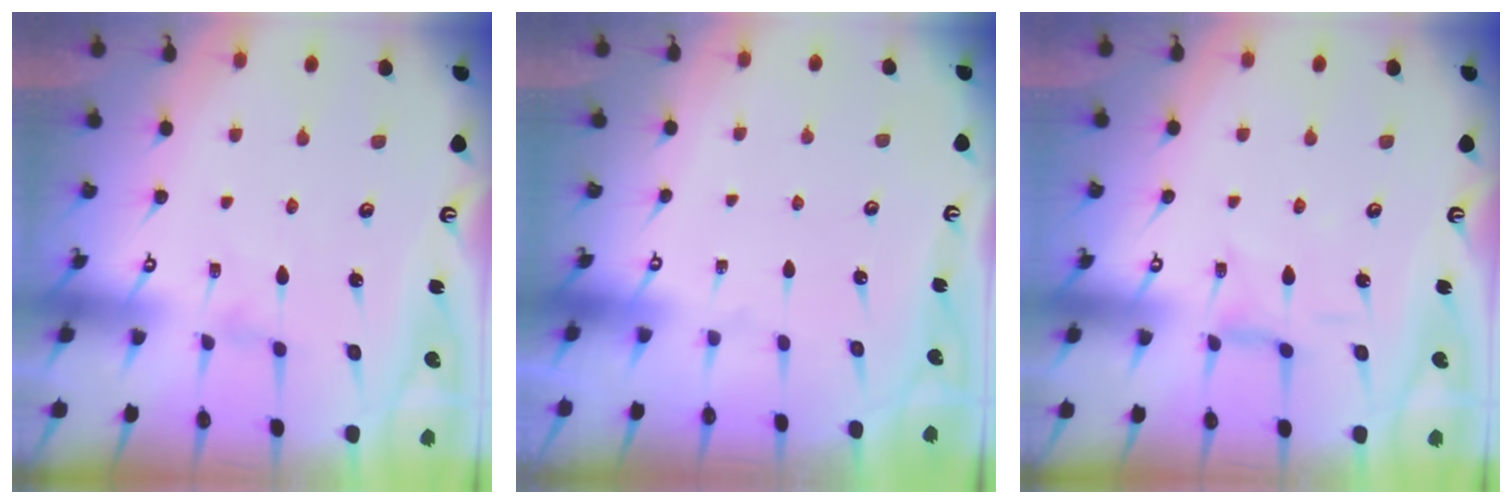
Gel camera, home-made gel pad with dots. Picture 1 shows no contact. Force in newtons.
{"total": 0.0}
{"total": 1.7, "press": 1.7, "slide": 0.4}